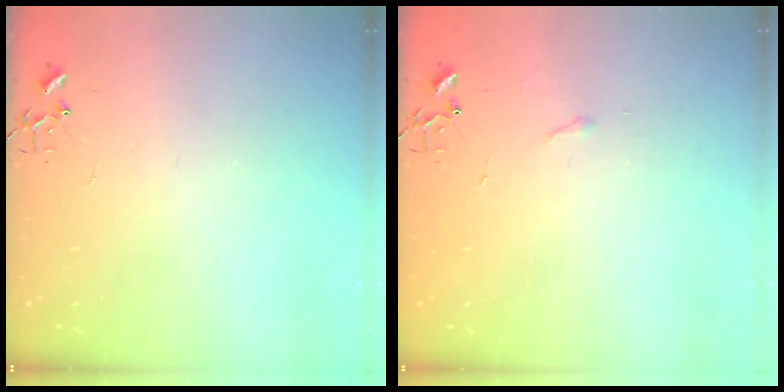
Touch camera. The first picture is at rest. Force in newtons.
{"total": 2.9, "press": 2.9, "slide": 0.5}